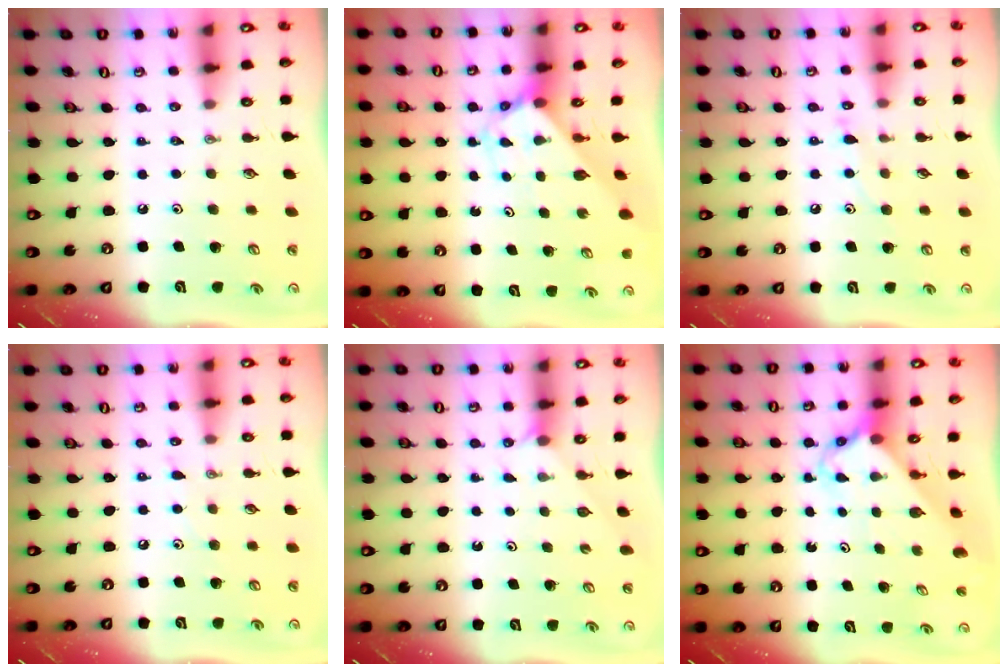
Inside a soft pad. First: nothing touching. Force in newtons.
{"total": 2.7, "press": 2.7, "slide": 0.2}
{"total": 6.7, "press": 6.7, "slide": 0.3}
{"total": 5.2, "press": 5.2, "slide": 0.7}
{"total": 1.9, "press": 1.9, "slide": 0.3}
{"total": 2.8, "press": 2.8, "slide": 0.2}